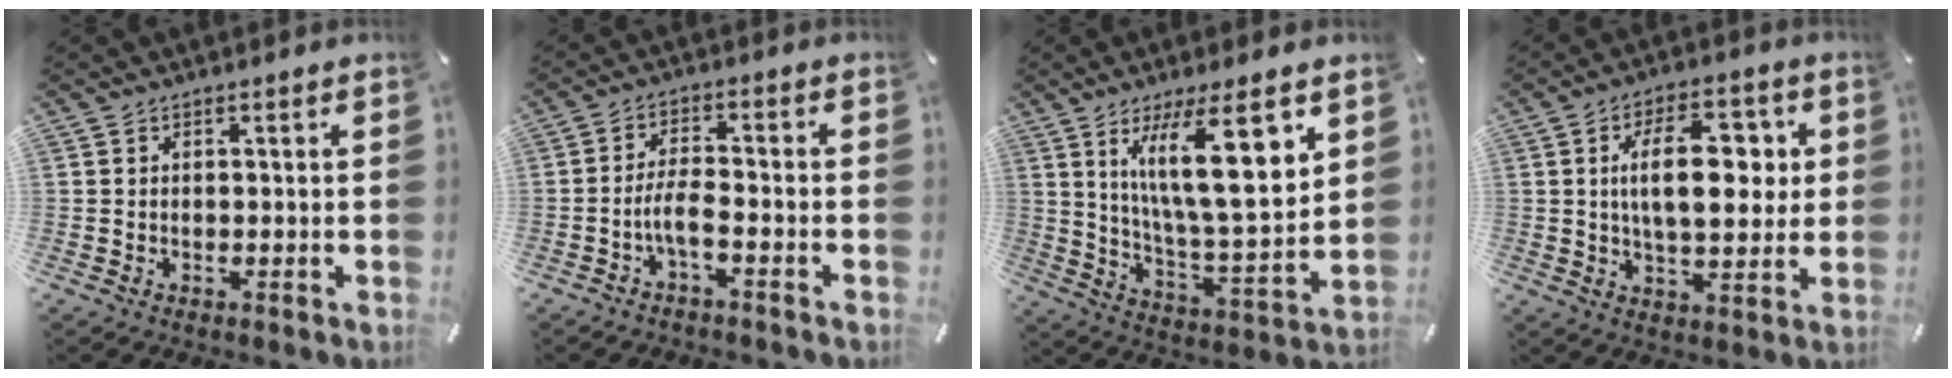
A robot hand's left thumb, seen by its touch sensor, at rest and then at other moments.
{"total": 5.3, "force": [-2.8, 1.5, 4.2], "torque": [-0.083, 0.007, -0.052]}
{"total": 18.7, "force": [9.0, 5.4, 15.5], "torque": [-0.247, -0.034, 0.139]}
{"total": 14.7, "force": [2.7, 7.8, 12.2], "torque": [-0.184, -0.002, 0.037]}